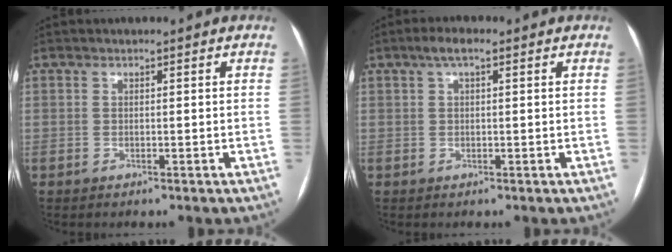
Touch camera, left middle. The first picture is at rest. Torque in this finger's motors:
{"motor_torque": [0.40, -0.07, 0.07, 0.05]}